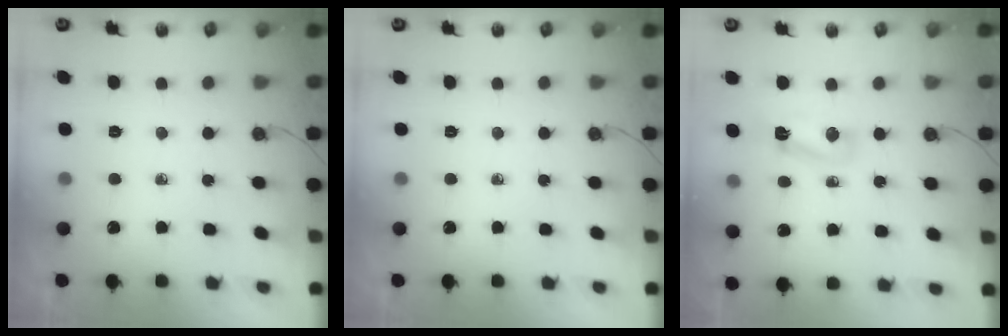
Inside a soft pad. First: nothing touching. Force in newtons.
{"total": 0.0}
{"total": 5.2, "press": 5.1, "slide": 0.7}